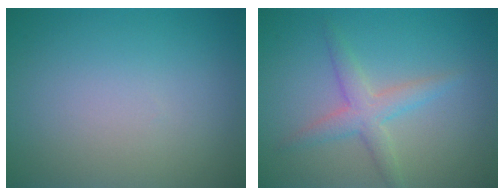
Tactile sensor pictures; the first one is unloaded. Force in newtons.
{"total": 2.8, "press": 2.8, "slide": 0.0}